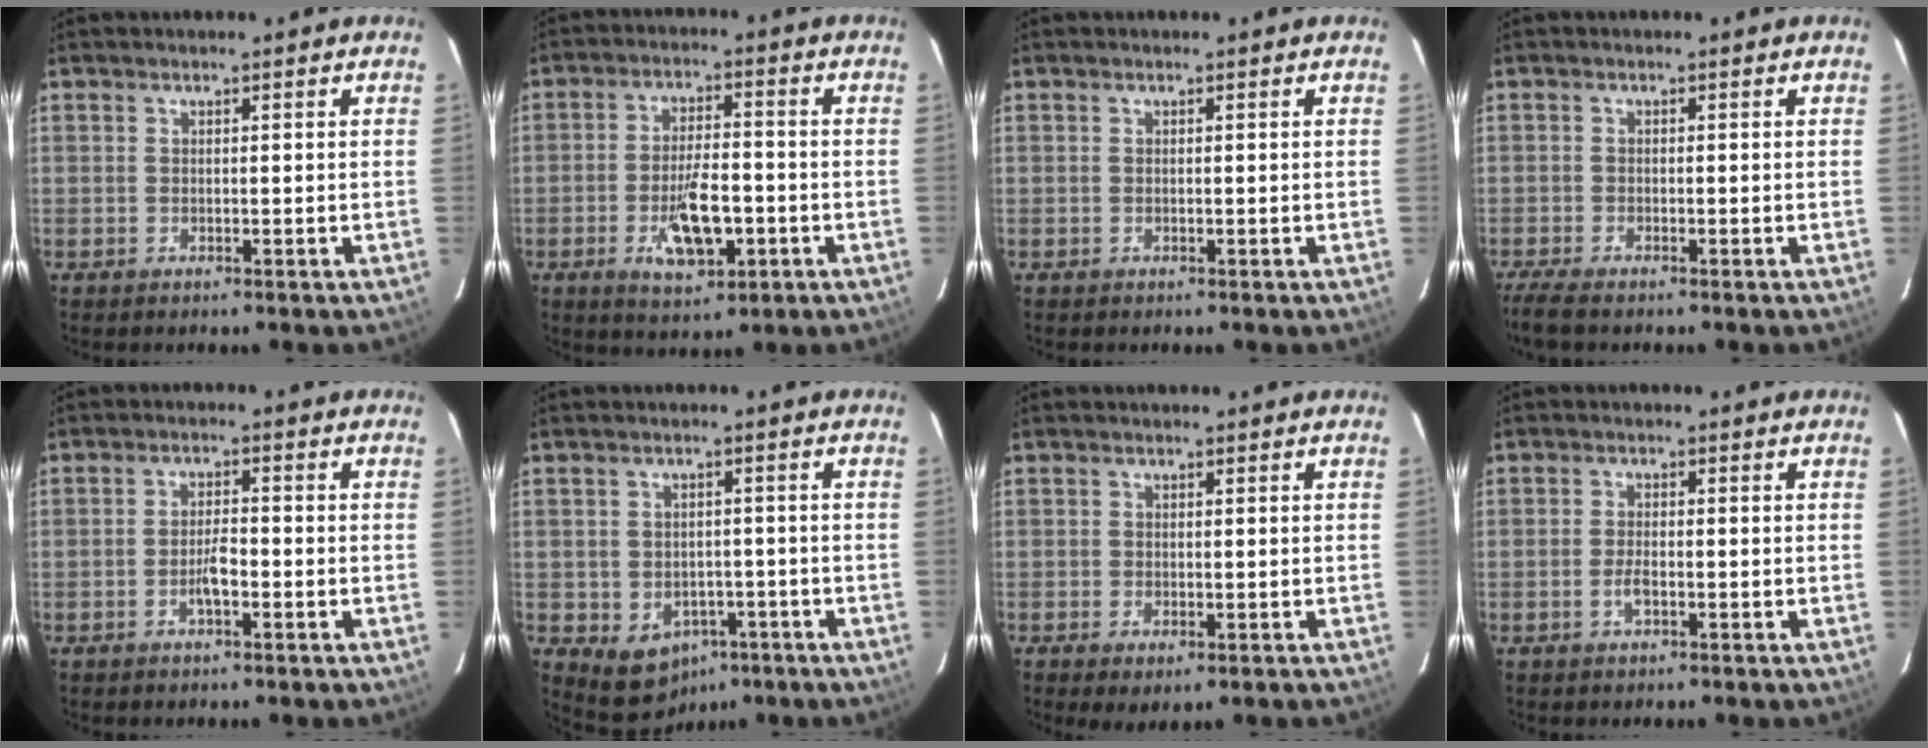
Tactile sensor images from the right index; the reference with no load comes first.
{"total": 9.8, "force": [-3.3, 4.0, 8.3], "torque": [-0.159, -0.003, -0.049]}
{"total": 0.0}
{"total": 4.0, "force": [-3.2, 0.5, 2.2], "torque": [-0.059, -0.017, -0.063]}
{"total": 3.6, "force": [-1.6, 1.0, 3.0], "torque": [-0.061, 0.004, -0.028]}
{"total": 7.9, "force": [-4.0, 6.2, 2.6], "torque": [-0.055, 0.012, -0.032]}
{"total": 3.0, "force": [-1.3, 1.4, 2.3], "torque": [-0.046, -0.013, -0.017]}
{"total": 2.5, "force": [-1.1, 0.9, 2.0], "torque": [-0.046, -0.001, -0.021]}